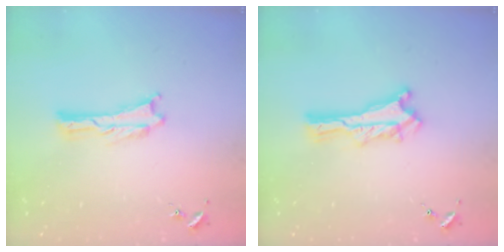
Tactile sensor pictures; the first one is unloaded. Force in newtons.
{"total": 1.4, "press": 1.4, "slide": 0.2}